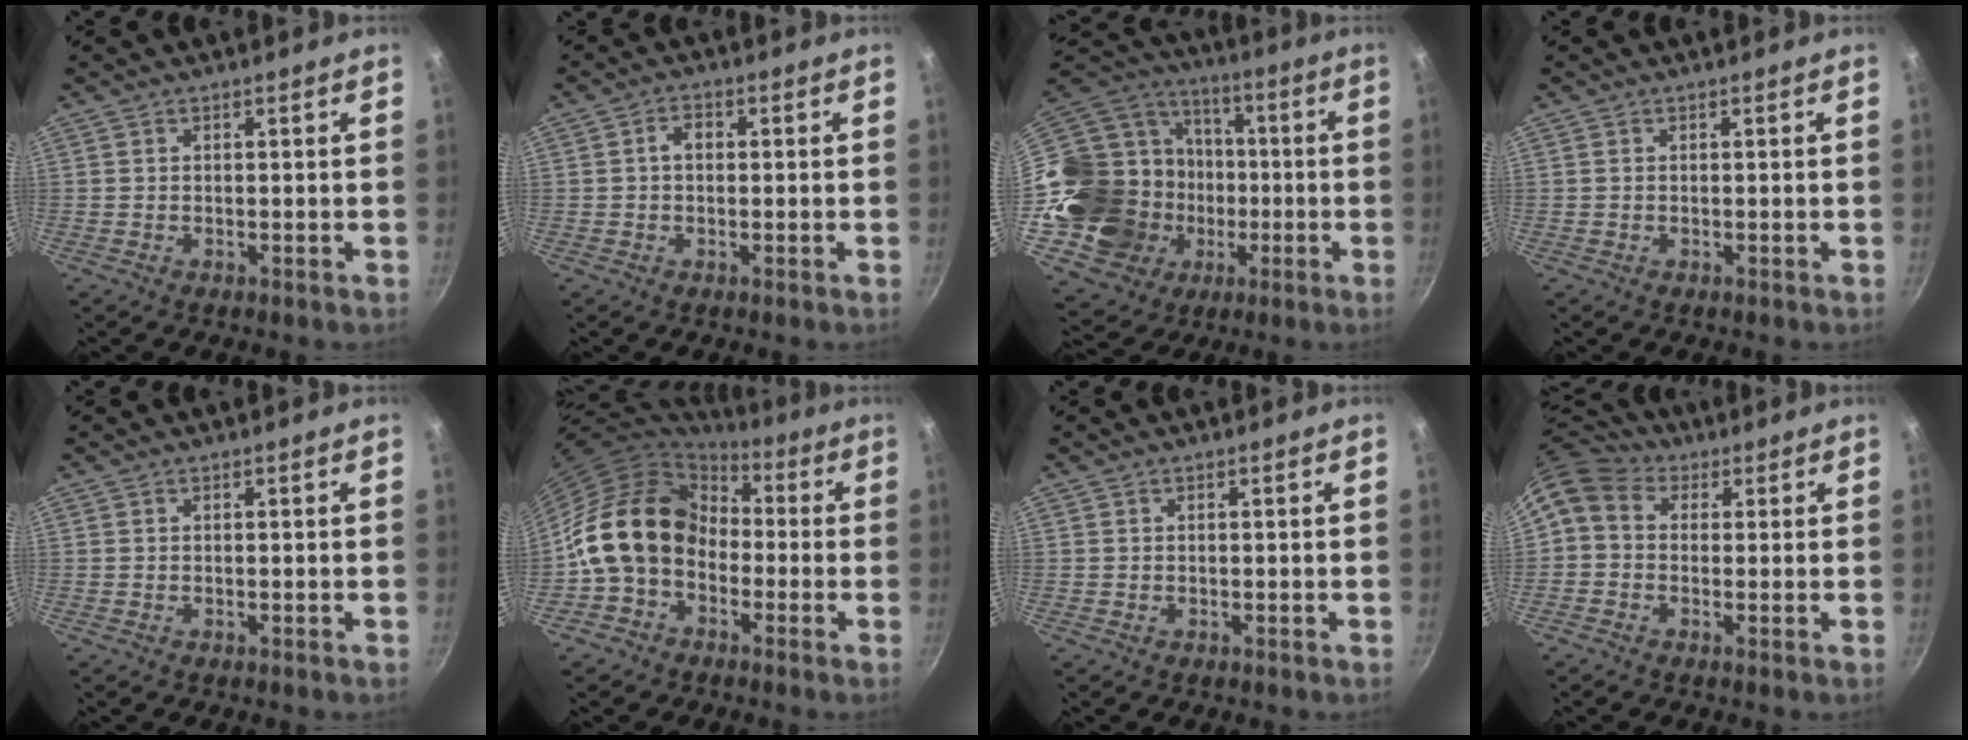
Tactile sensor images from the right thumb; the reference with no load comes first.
{"total": 2.7, "force": [0.2, 1.9, 1.9], "torque": [-0.022, 0.009, 0.000]}
{"total": 27.5, "force": [-2.3, 22.6, 15.5], "torque": [-0.284, 0.062, -0.008]}
{"total": 0.0}
{"total": 0.0}
{"total": 15.5, "force": [-1.8, 12.3, 9.3], "torque": [-0.133, 0.047, -0.048]}
{"total": 0.0}
{"total": 8.3, "force": [1.4, 6.7, 4.8], "torque": [-0.085, 0.026, 0.005]}